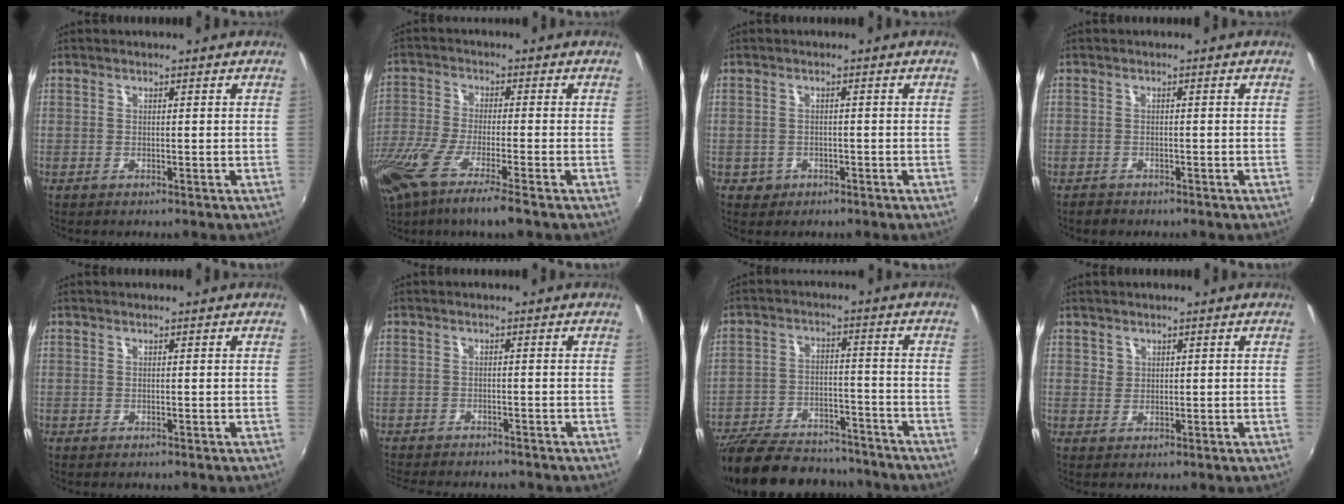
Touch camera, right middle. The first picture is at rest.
{"total": 13.5, "force": [-9.0, 1.5, 10.0], "torque": [-0.217, -0.057, -0.168]}
{"total": 2.5, "force": [-1.0, 2.2, 0.7], "torque": [-0.020, -0.001, -0.011]}
{"total": 1.4, "force": [-1.2, 0.8, 0.1], "torque": [-0.006, 0.002, -0.020]}
{"total": 0.0}
{"total": 7.5, "force": [-6.9, 1.4, 2.6], "torque": [-0.068, -0.018, -0.108]}
{"total": 23.3, "force": [-19.6, 8.0, 9.9], "torque": [-0.214, -0.013, -0.285]}
{"total": 1.5, "force": [0.7, 1.3, 0.1], "torque": [0.007, 0.007, 0.011]}